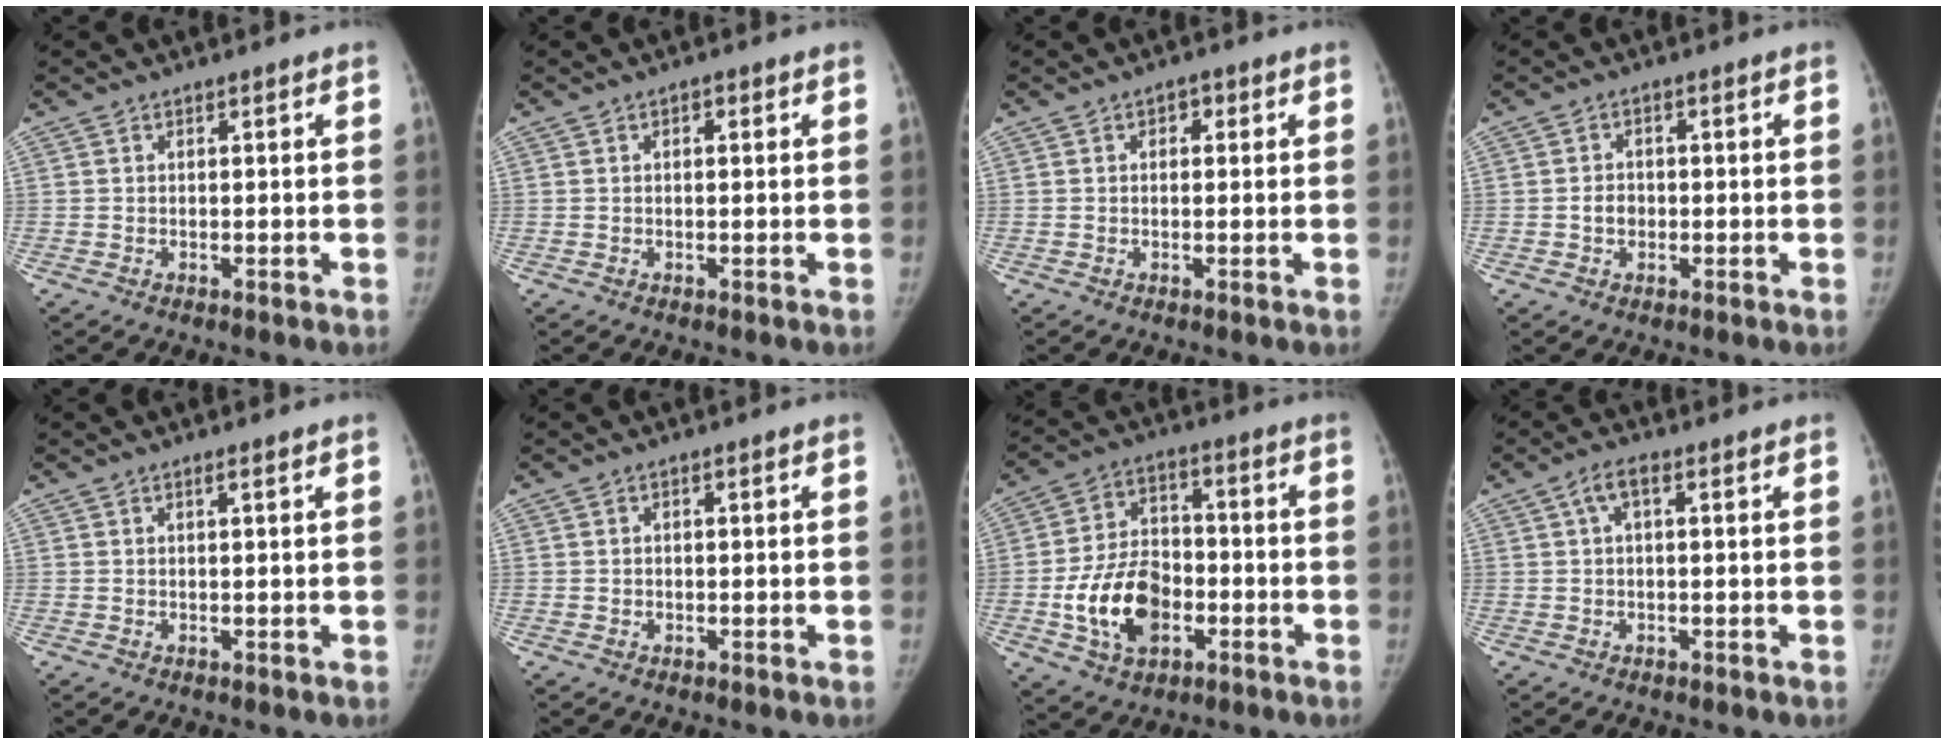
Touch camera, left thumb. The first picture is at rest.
{"total": 1.1, "force": [0.3, 0.6, 0.9], "torque": [-0.012, 0.002, 0.003]}
{"total": 1.8, "force": [0.6, 1.2, 1.2], "torque": [-0.006, 0.003, 0.004]}
{"total": 2.5, "force": [-0.5, 2.1, 1.3], "torque": [-0.011, 0.008, -0.011]}
{"total": 0.7, "force": [0.4, 0.0, 0.6], "torque": [-0.012, 0.000, 0.008]}
{"total": 0.5, "force": [-0.1, 0.5, 0.0], "torque": [0.005, 0.001, -0.002]}
{"total": 14.3, "force": [-4.2, 9.6, 9.8], "torque": [-0.153, 0.022, -0.072]}
{"total": 3.1, "force": [0.9, 1.1, 2.8], "torque": [-0.061, 0.016, 0.018]}